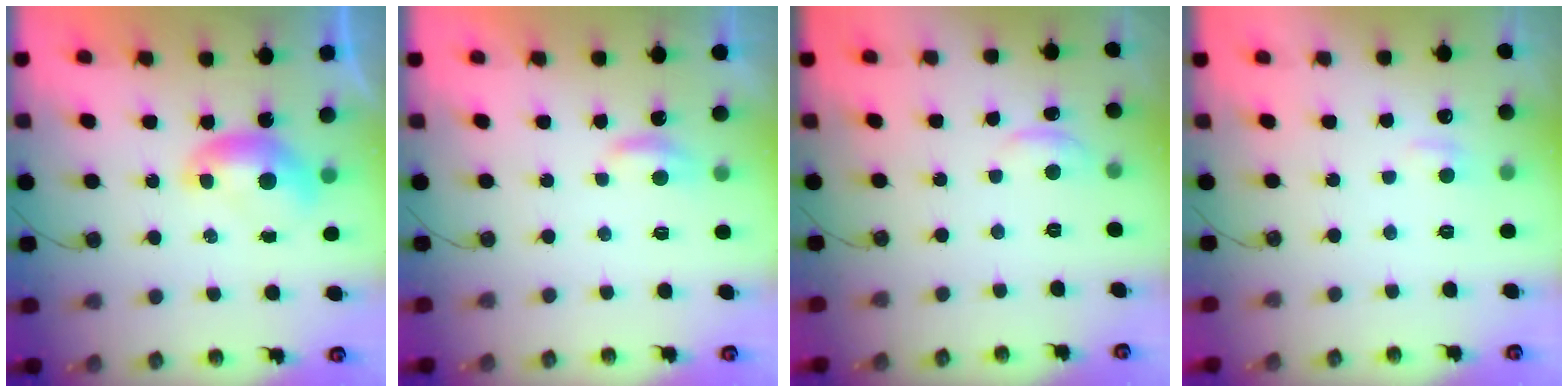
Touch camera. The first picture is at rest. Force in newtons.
{"total": 1.4, "press": 1.3, "slide": 0.5}
{"total": 1.2, "press": 0.7, "slide": 0.9}
{"total": 1.3, "press": 1.2, "slide": 0.6}